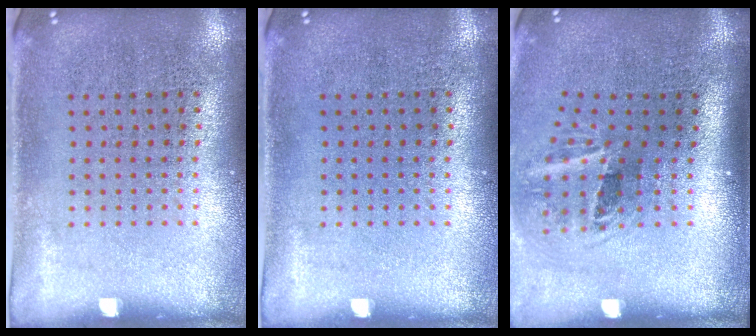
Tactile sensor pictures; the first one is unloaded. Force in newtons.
{"total": 0.0}
{"total": 2.0, "press": 1.2, "slide": 1.6}